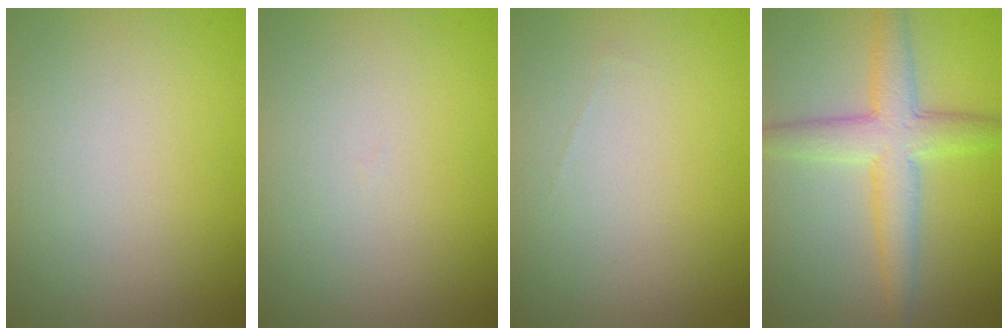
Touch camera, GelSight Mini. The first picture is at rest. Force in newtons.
{"total": 0.0}
{"total": 0.0}
{"total": 4.9, "press": 4.9, "slide": 0.2}